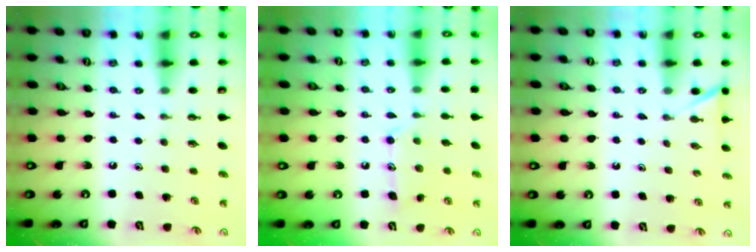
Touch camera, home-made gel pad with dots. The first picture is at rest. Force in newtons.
{"total": 11.1, "press": 11.1, "slide": 0.2}
{"total": 2.4, "press": 2.4, "slide": 0.2}